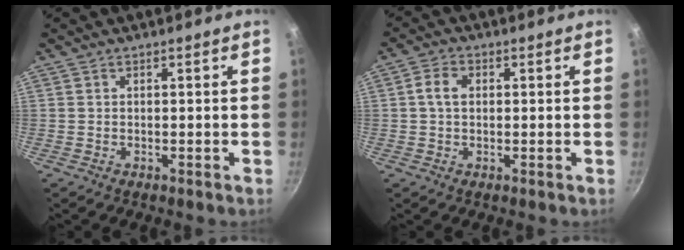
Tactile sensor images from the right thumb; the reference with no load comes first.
{"total": 3.6, "force": [0.5, 2.6, 2.4], "torque": [-0.041, 0.010, 0.003]}